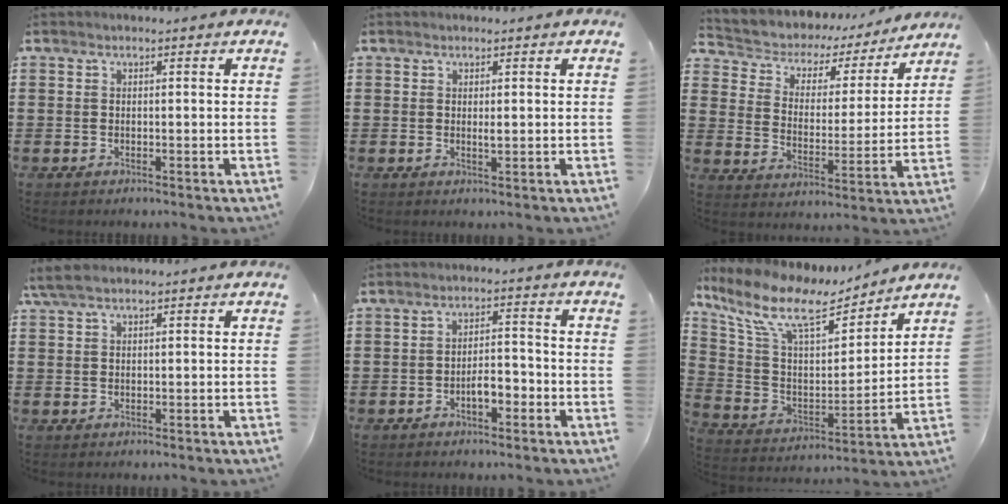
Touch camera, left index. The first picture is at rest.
{"total": 1.2, "force": [0.2, 0.3, 1.2], "torque": [-0.023, 0.000, 0.002]}
{"total": 4.6, "force": [3.9, 2.2, 0.9], "torque": [-0.046, -0.029, 0.060]}
{"total": 2.6, "force": [1.6, 0.7, 1.9], "torque": [-0.048, 0.000, 0.027]}
{"total": 3.8, "force": [-1.9, 1.5, 2.9], "torque": [-0.053, 0.006, -0.037]}
{"total": 11.1, "force": [8.0, 4.0, 6.5], "torque": [-0.160, -0.040, 0.137]}